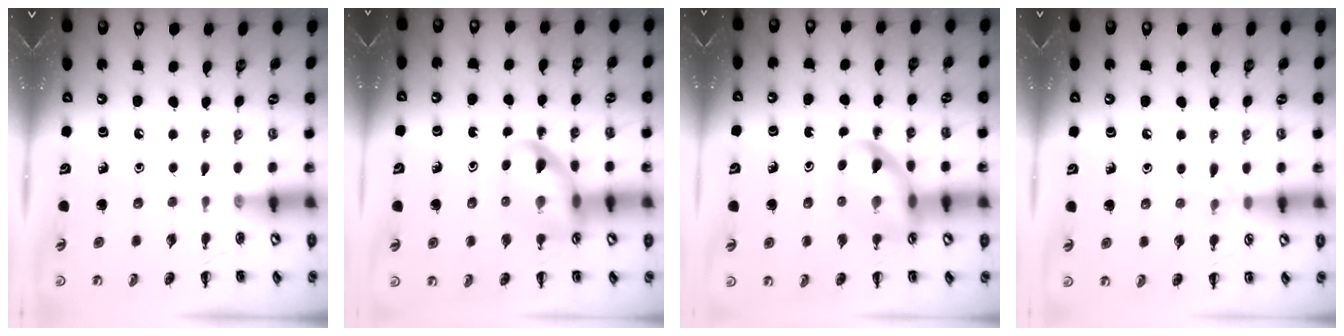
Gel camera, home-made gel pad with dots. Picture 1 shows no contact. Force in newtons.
{"total": 13.8, "press": 13.3, "slide": 3.6}
{"total": 13.8, "press": 13.3, "slide": 3.6}
{"total": 5.2, "press": 4.9, "slide": 1.9}